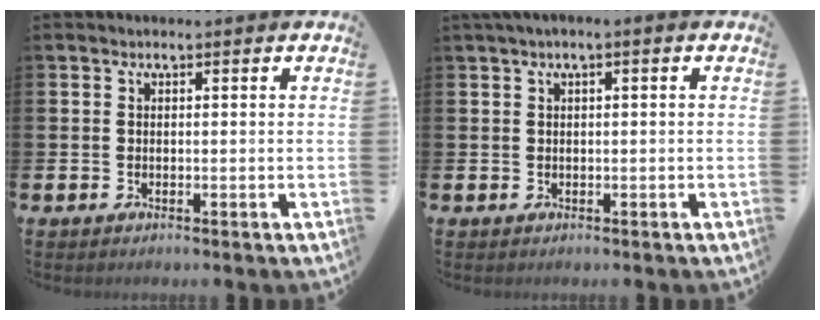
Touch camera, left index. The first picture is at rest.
{"total": 1.1, "force": [0.1, 0.1, 1.1], "torque": [-0.026, 0.003, 0.003]}